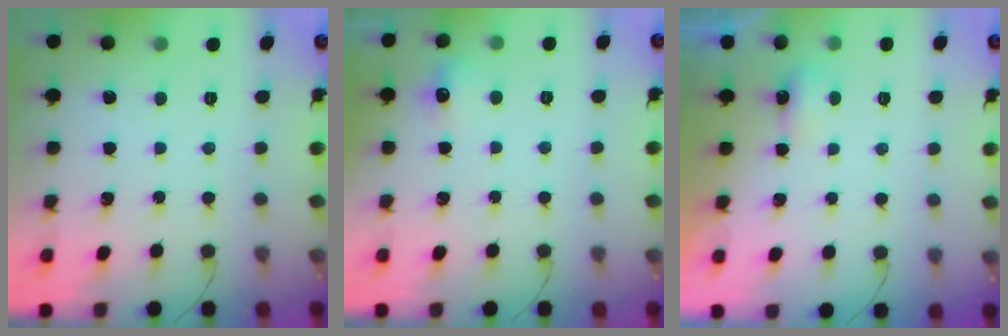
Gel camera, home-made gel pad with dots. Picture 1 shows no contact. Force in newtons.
{"total": 5.7, "press": 5.5, "slide": 1.3}
{"total": 3.0, "press": 2.9, "slide": 0.9}